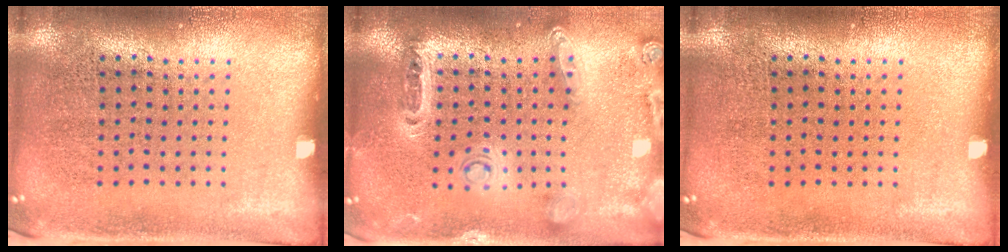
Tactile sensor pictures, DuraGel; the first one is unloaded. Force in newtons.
{"total": 1.3, "press": 1.3, "slide": 0.2}
{"total": 0.0}